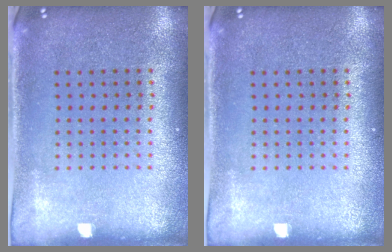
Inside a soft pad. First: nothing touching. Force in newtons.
{"total": 0.0}